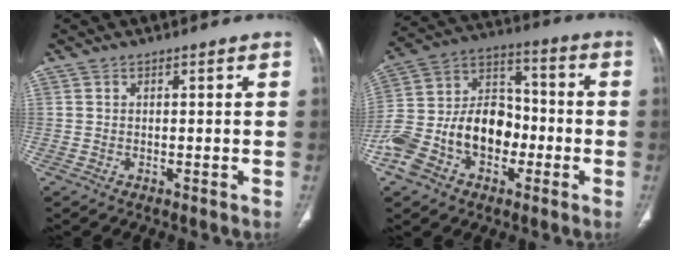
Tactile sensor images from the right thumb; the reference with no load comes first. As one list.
[{"total": 18.7, "force": [-5.7, 13.1, 12.0], "torque": [-0.207, 0.063, -0.103]}]